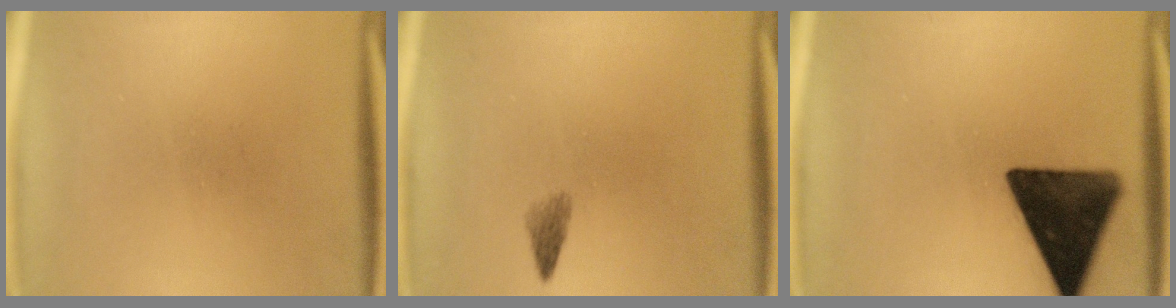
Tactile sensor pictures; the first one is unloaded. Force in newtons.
{"total": 1.5}
{"total": 14.9}